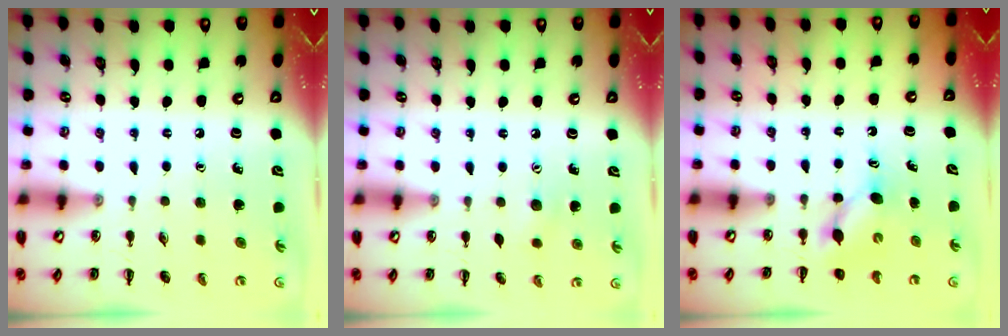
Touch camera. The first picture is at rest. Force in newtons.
{"total": 4.4, "press": 4.3, "slide": 0.9}
{"total": 4.4, "press": 4.3, "slide": 0.6}